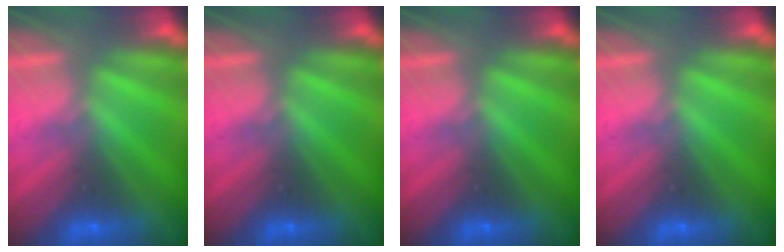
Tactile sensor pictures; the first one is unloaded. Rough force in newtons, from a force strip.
{"total": 0.0}
{"total": 0.0}
{"total": 0.0}